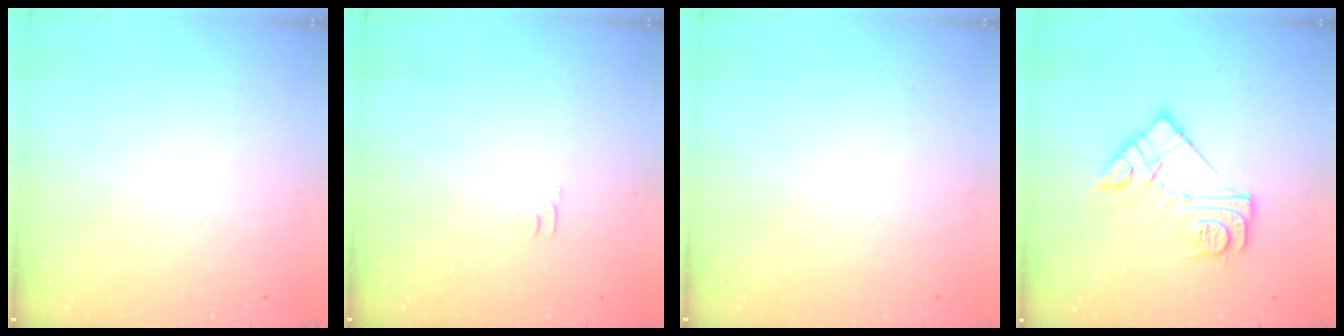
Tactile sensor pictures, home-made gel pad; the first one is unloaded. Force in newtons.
{"total": 4.6, "press": 4.5, "slide": 0.7}
{"total": 1.8, "press": 1.8, "slide": 0.2}
{"total": 13.6, "press": 13.6, "slide": 0.9}